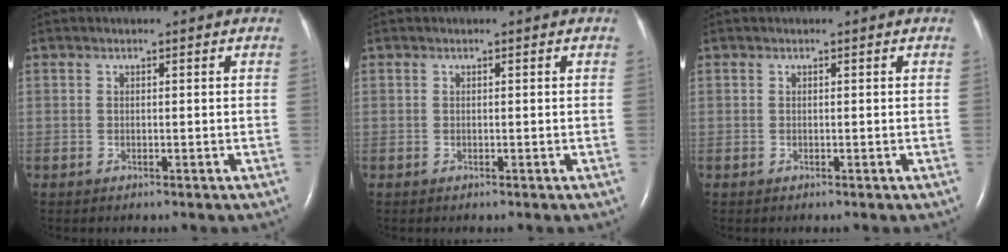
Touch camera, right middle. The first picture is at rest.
{"total": 0.0}
{"total": 0.0}